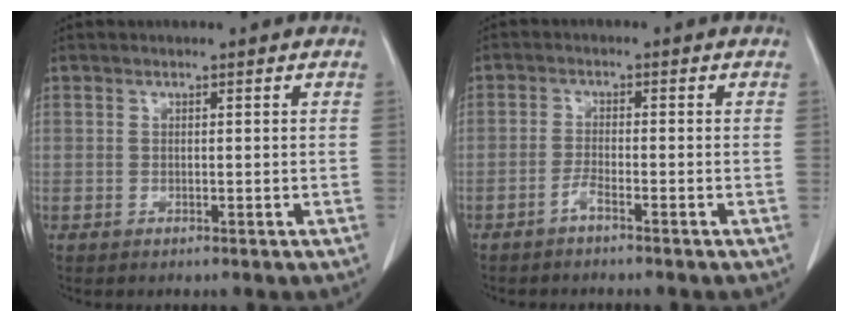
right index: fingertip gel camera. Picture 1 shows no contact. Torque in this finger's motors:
{"motor_torque": [0.19, -0.15, -0.02, 0.00]}